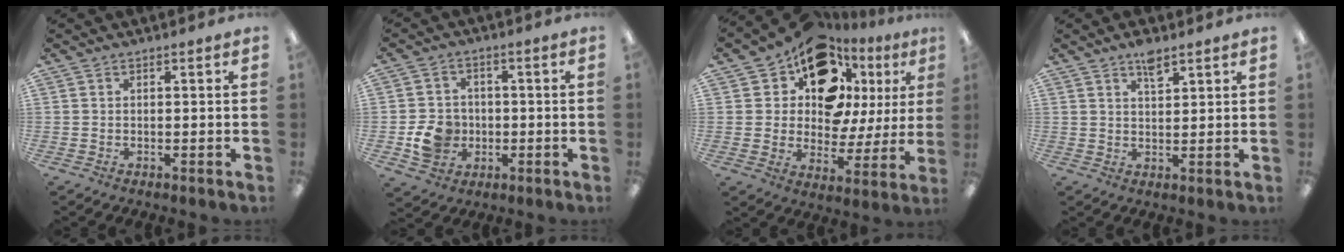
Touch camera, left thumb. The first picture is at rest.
{"total": 8.4, "force": [-2.0, 7.3, 3.6], "torque": [-0.074, 0.013, -0.033]}
{"total": 15.5, "force": [10.1, 9.4, 7.1], "torque": [-0.119, -0.071, 0.182]}
{"total": 4.7, "force": [3.4, 1.7, 2.8], "torque": [-0.038, -0.014, 0.055]}